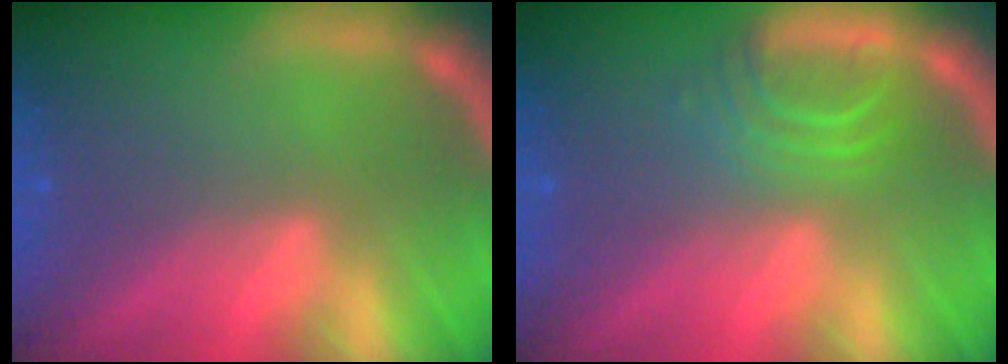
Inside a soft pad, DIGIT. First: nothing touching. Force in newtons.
{"total": 3.5}